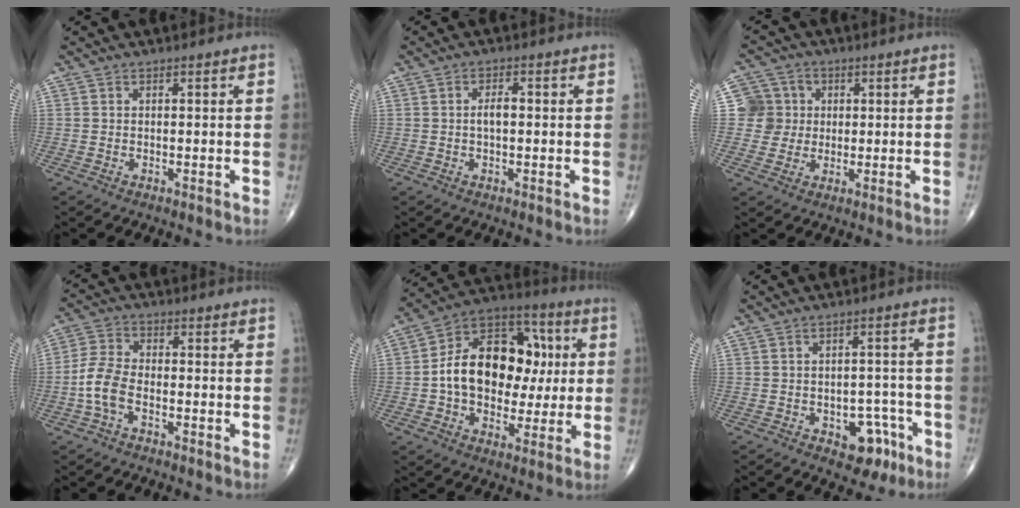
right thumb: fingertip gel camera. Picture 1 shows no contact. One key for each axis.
{"total": 2.4, "fx": 0.0, "fy": 1.1, "fz": 2.1, "tx": -0.041, "ty": 0.008, "tz": -0.003}
{"total": 6.5, "fx": 0.9, "fy": 6.4, "fz": 0.5, "tx": 0.027, "ty": 0.008, "tz": 0.010}
{"total": 6.5, "fx": -2.2, "fy": 3.5, "fz": 5.0, "tx": -0.112, "ty": 0.022, "tz": -0.050}
{"total": 20.6, "fx": 1.2, "fy": 14.1, "fz": 15.0, "tx": -0.199, "ty": 0.032, "tz": 0.018}
{"total": 7.5, "fx": -3.7, "fy": 4.6, "fz": 4.5, "tx": -0.024, "ty": 0.032, "tz": -0.044}